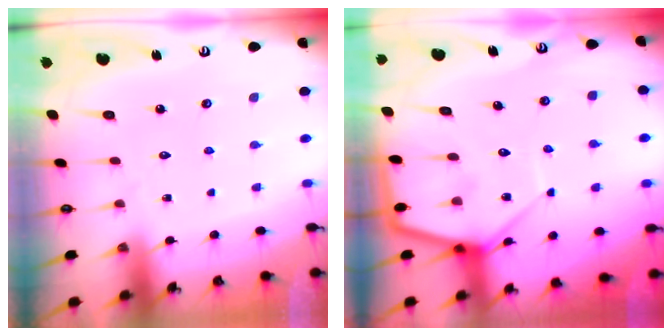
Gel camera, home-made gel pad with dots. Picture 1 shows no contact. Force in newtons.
{"total": 8.0, "press": 8.0, "slide": 0.6}